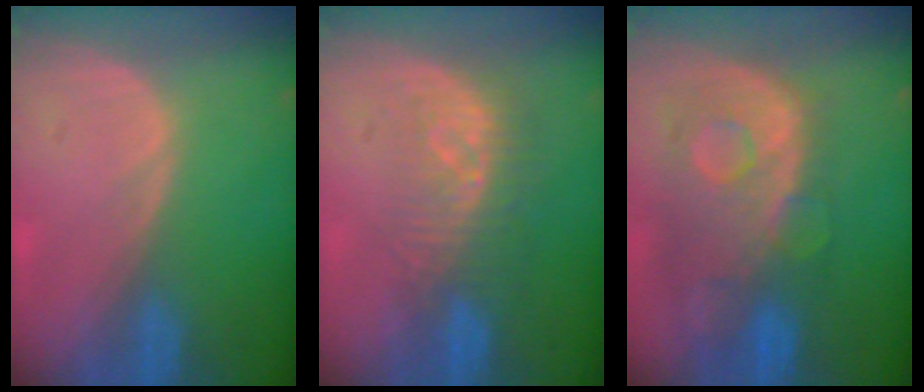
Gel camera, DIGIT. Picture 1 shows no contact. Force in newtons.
{"total": 8.3, "press": 7.3, "slide": 3.9}
{"total": 11.2, "press": 9.8, "slide": 5.5}